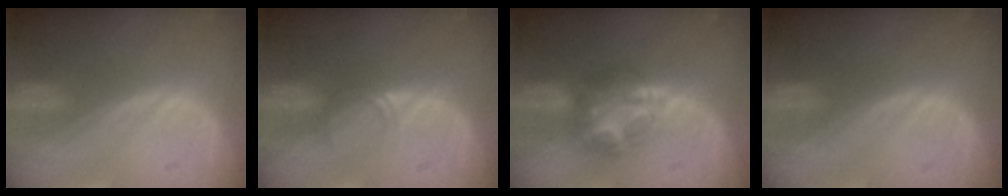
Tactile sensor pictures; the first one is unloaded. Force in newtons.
{"total": 1.8, "press": 1.5, "slide": 1.1}
{"total": 7.1, "press": 6.3, "slide": 3.2}
{"total": 0.0}